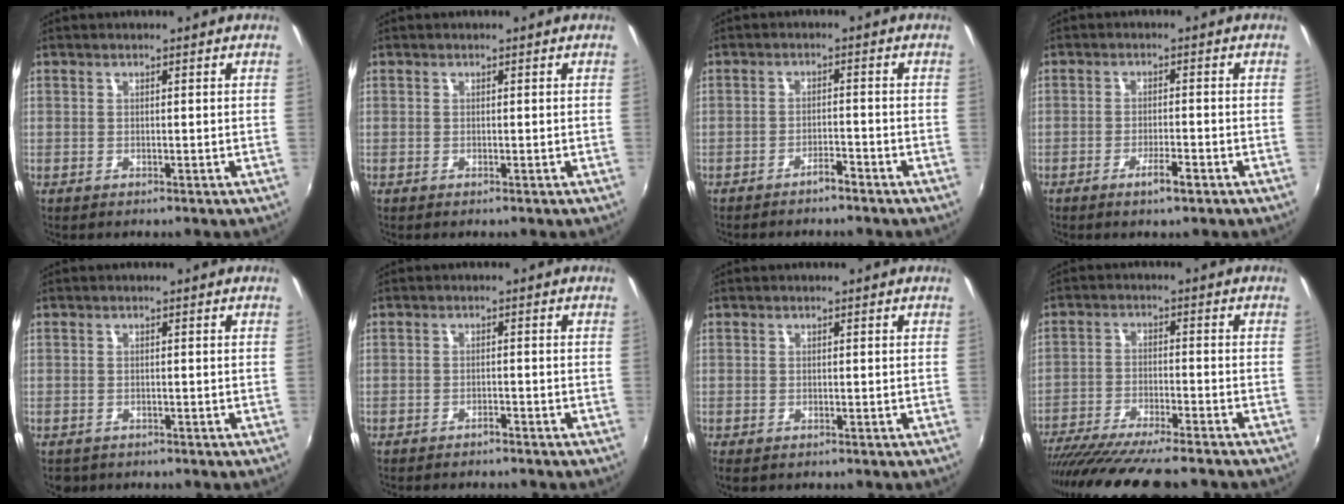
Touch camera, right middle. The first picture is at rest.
{"total": 0.0}
{"total": 2.6, "force": [-2.4, 0.3, 1.0], "torque": [-0.026, 0.002, -0.035]}
{"total": 3.5, "force": [-2.2, 0.5, 2.6], "torque": [-0.054, -0.003, -0.036]}
{"total": 1.6, "force": [-1.1, 1.2, 0.4], "torque": [-0.012, -0.005, -0.015]}
{"total": 2.1, "force": [-1.9, 0.4, 0.6], "torque": [-0.021, -0.002, -0.031]}
{"total": 0.8, "force": [-0.5, 0.4, 0.5], "torque": [-0.011, -0.003, -0.006]}
{"total": 17.5, "force": [-15.2, 1.5, 8.6], "torque": [-0.167, -0.048, -0.244]}